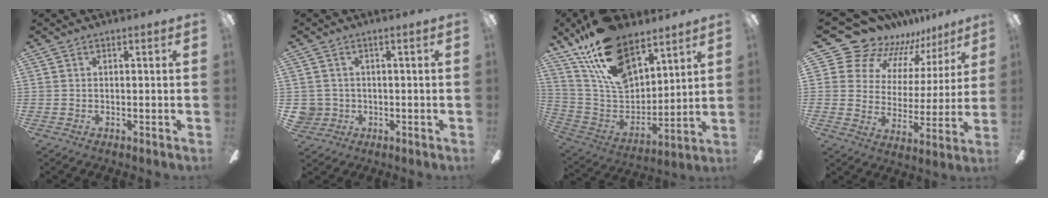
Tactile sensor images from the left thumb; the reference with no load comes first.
{"total": 3.3, "force": [-0.1, 3.3, 0.2], "torque": [-0.013, 0.009, 0.000]}
{"total": 21.6, "force": [14.4, 10.7, 12.0], "torque": [-0.236, -0.072, 0.263]}
{"total": 14.4, "force": [12.4, 7.1, 1.7], "torque": [-0.060, -0.108, 0.229]}